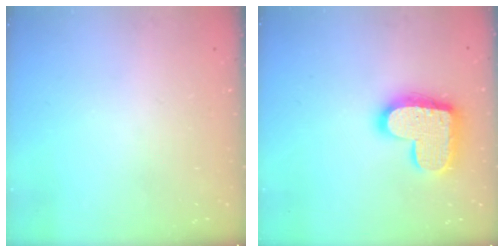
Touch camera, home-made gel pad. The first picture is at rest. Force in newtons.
{"total": 20.1, "press": 20.1, "slide": 1.3}